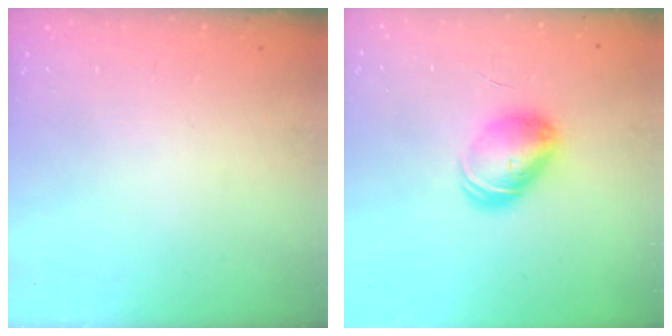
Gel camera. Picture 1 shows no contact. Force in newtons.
{"total": 8.7, "press": 8.7, "slide": 0.5}